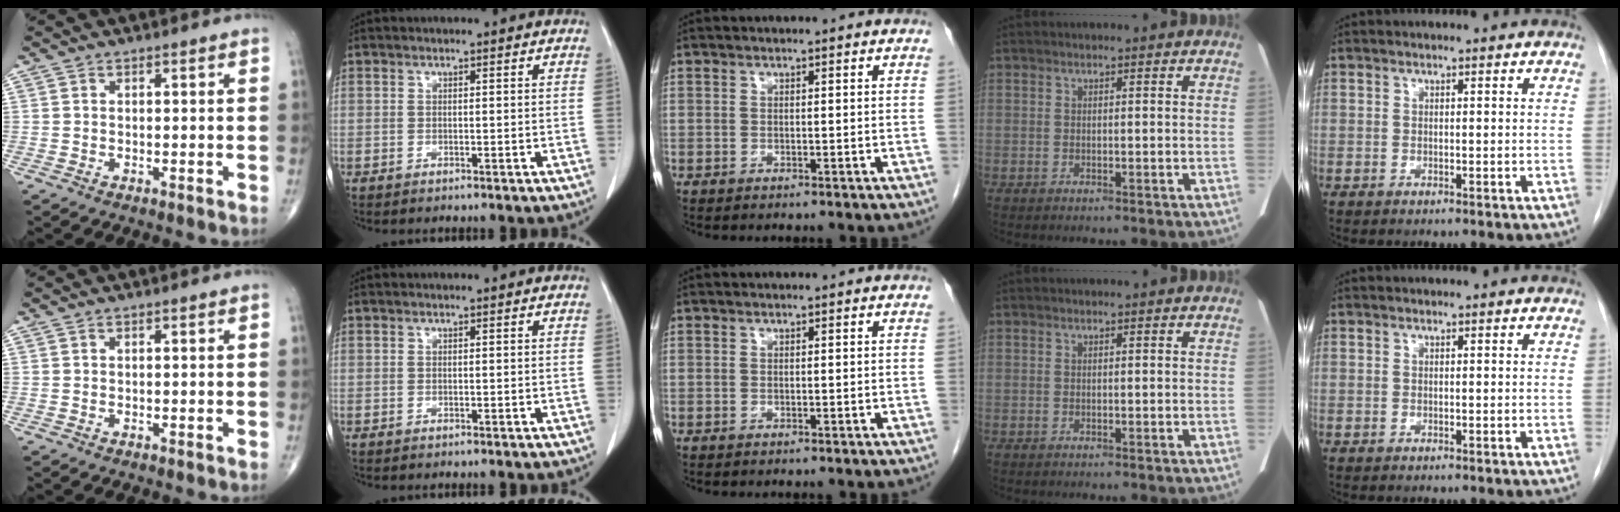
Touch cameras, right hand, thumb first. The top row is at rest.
{}